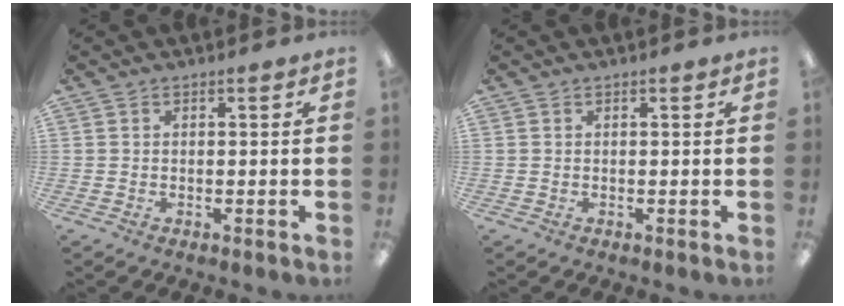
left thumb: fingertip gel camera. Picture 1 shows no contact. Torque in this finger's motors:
{"motor_torque": [0.01, 0.00, 0.02, -0.02, 0.00]}